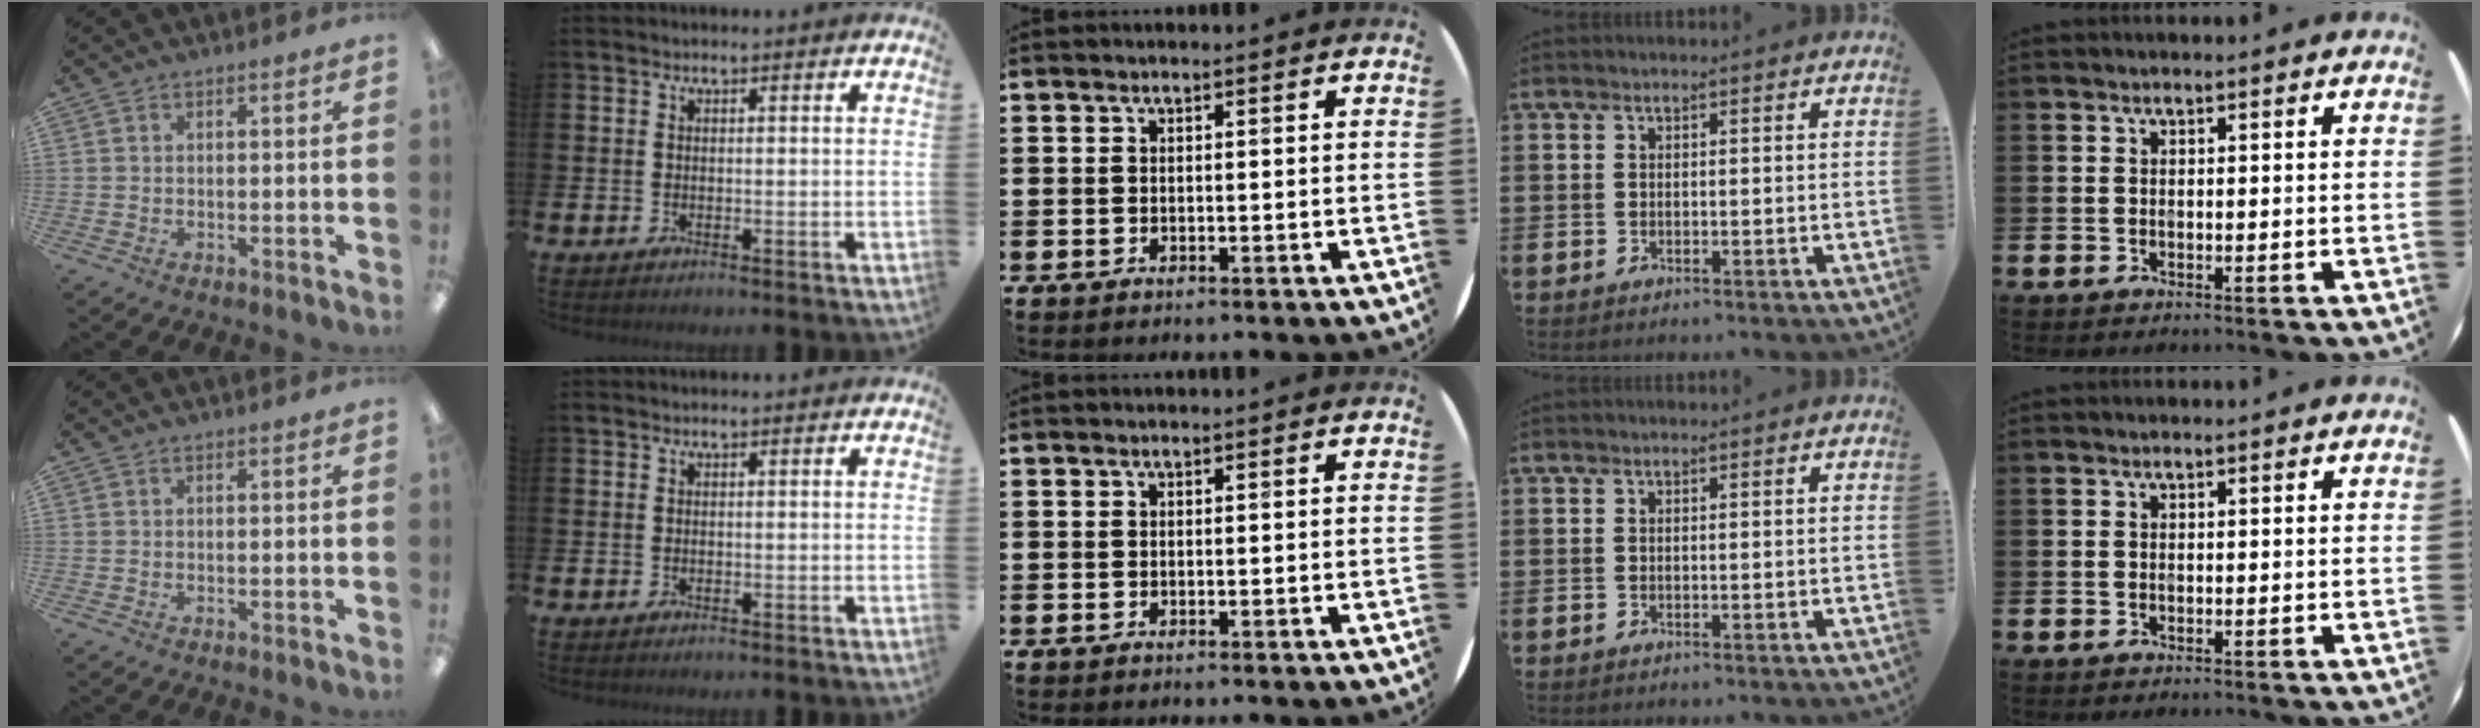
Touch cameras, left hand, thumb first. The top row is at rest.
{}